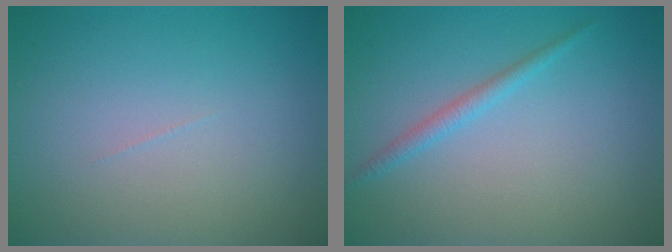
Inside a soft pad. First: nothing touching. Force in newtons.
{"total": 1.4, "press": 1.4, "slide": 0.1}